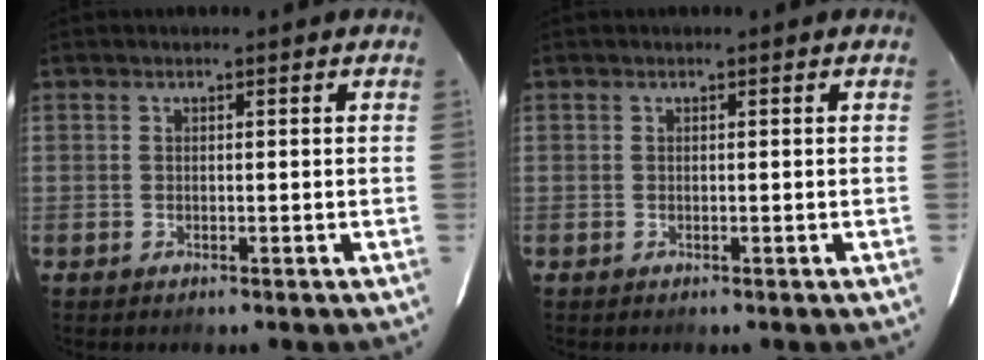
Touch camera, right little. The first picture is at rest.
{"total": 0.0}